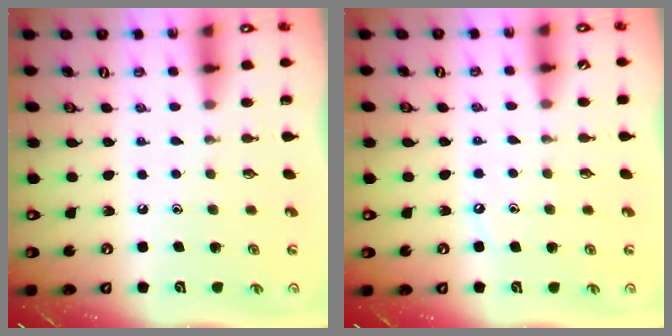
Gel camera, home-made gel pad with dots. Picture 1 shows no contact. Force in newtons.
{"total": 2.9, "press": 2.8, "slide": 0.5}